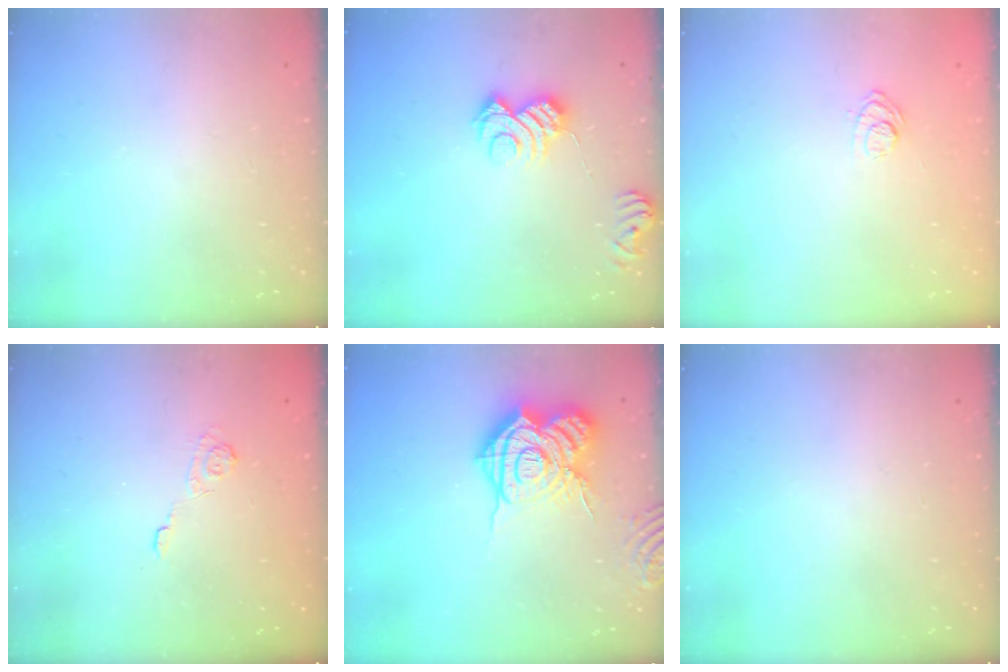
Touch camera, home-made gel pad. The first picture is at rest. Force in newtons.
{"total": 9.0, "press": 9.0, "slide": 1.1}
{"total": 8.2, "press": 8.0, "slide": 1.5}
{"total": 3.0, "press": 2.6, "slide": 1.4}
{"total": 20.0, "press": 19.9, "slide": 2.2}
{"total": 0.0}